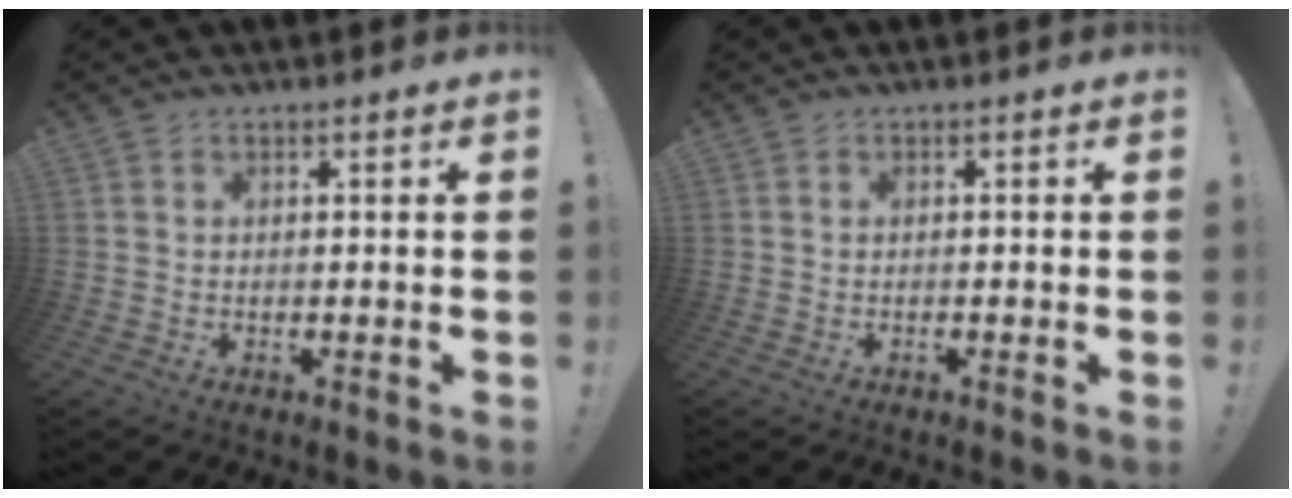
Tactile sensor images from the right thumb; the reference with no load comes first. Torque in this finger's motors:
{"motor_torque": [0.05, 0.06, -0.29, 0.16, 0.09]}